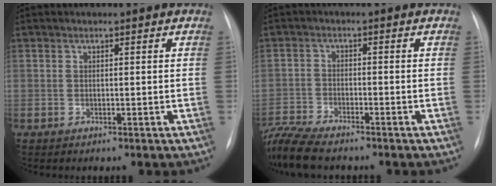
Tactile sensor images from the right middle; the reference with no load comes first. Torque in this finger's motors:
{"motor_torque": [0.84, -0.75, 0.08, 0.07]}